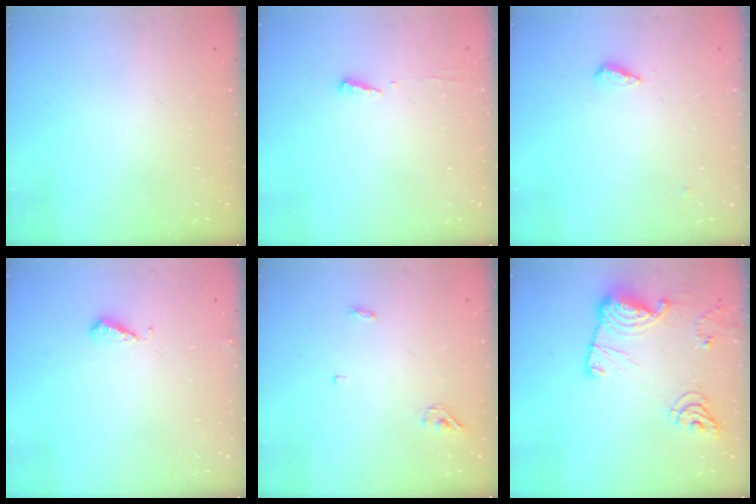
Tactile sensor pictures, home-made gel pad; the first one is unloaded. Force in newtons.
{"total": 3.7, "press": 3.7, "slide": 0.5}
{"total": 3.5, "press": 3.5, "slide": 0.4}
{"total": 4.5, "press": 4.4, "slide": 0.8}
{"total": 3.4, "press": 3.3, "slide": 1.0}
{"total": 16.6, "press": 16.5, "slide": 1.8}